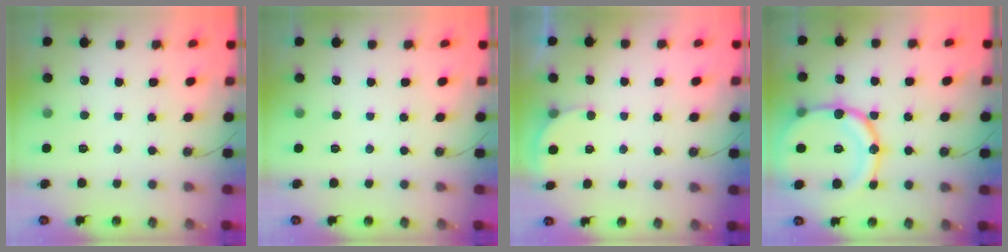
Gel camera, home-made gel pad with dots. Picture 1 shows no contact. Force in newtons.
{"total": 0.0}
{"total": 2.5, "press": 2.5, "slide": 0.2}
{"total": 21.3, "press": 21.0, "slide": 3.8}